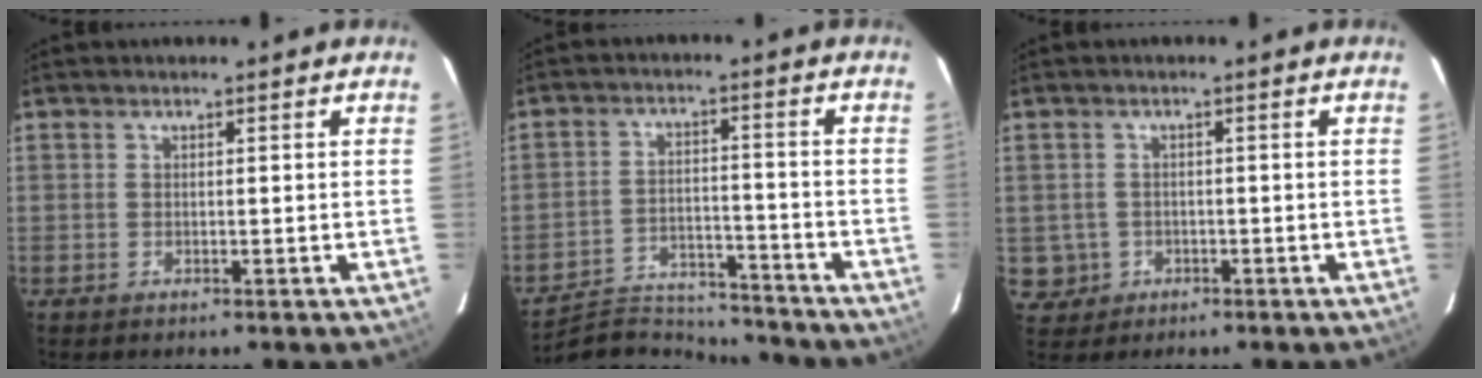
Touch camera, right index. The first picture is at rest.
{"total": 13.3, "force": [-12.9, 3.0, 1.5], "torque": [-0.050, 0.015, -0.195]}
{"total": 4.3, "force": [-0.9, 4.2, 0.4], "torque": [-0.015, 0.010, -0.003]}